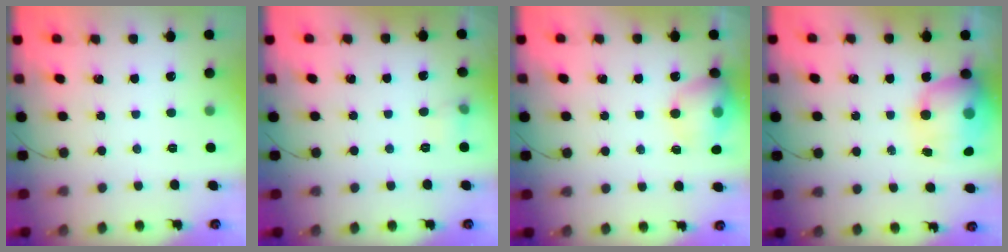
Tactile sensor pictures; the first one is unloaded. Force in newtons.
{"total": 5.1, "press": 4.8, "slide": 1.6}
{"total": 13.0, "press": 12.9, "slide": 2.1}
{"total": 14.7, "press": 14.2, "slide": 3.5}